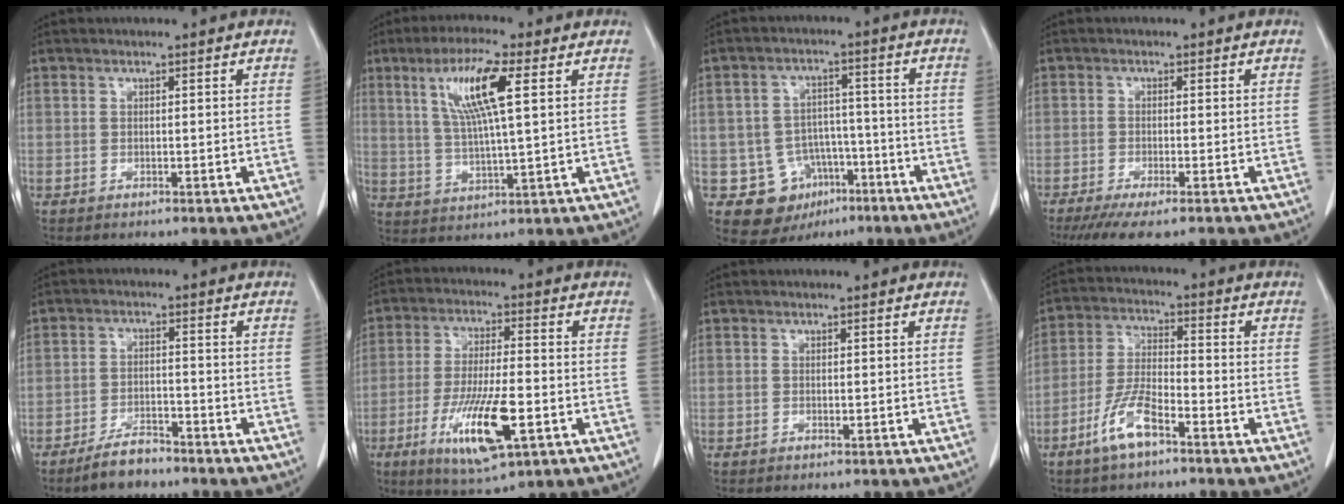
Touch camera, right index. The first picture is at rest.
{"total": 10.0, "force": [3.7, 0.8, 9.2], "torque": [-0.179, 0.007, 0.070]}
{"total": 9.4, "force": [-4.0, 8.1, 2.4], "torque": [-0.036, 0.021, -0.048]}
{"total": 8.6, "force": [-6.6, 1.6, 5.2], "torque": [-0.072, -0.016, -0.101]}
{"total": 4.9, "force": [-4.1, 1.6, 2.2], "torque": [-0.046, -0.002, -0.072]}
{"total": 12.9, "force": [-4.7, 2.7, 11.7], "torque": [-0.226, -0.020, -0.075]}
{"total": 0.0}
{"total": 7.7, "force": [-4.7, 2.0, 5.7], "torque": [-0.125, -0.003, -0.092]}